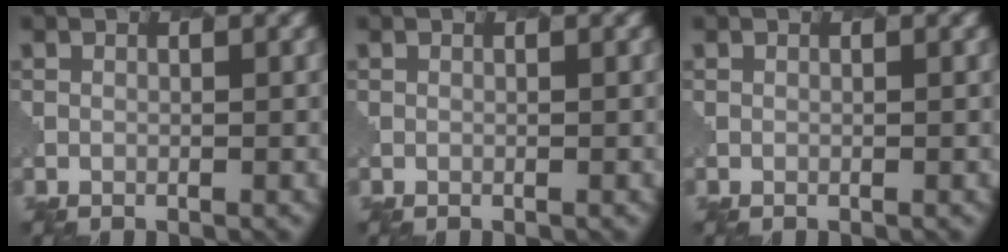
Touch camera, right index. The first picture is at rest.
{"total": 0.0}
{"total": 0.0}